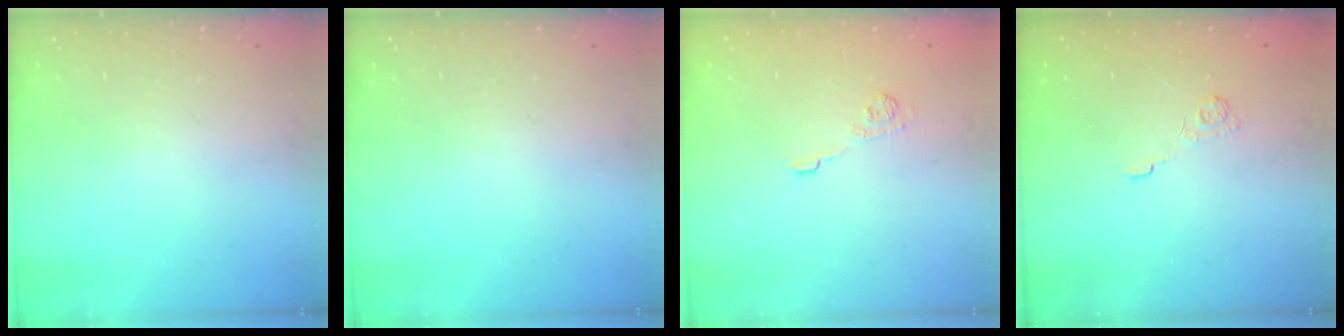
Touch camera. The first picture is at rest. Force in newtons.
{"total": 0.0}
{"total": 8.3, "press": 8.1, "slide": 1.3}
{"total": 2.7, "press": 2.3, "slide": 1.4}